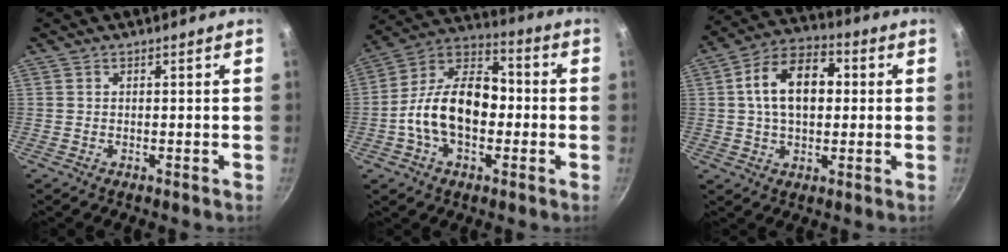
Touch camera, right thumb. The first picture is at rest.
{"total": 16.9, "force": [-2.3, 10.7, 12.8], "torque": [-0.187, 0.045, -0.058]}
{"total": 13.7, "force": [1.7, 8.7, 10.4], "torque": [-0.144, 0.027, 0.016]}